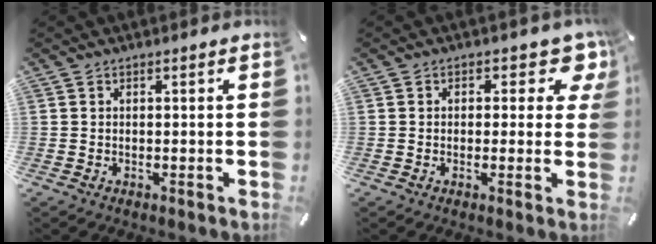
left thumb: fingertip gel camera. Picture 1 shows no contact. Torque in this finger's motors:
{"motor_torque": [0.09, -0.35, 0.19, 0.15, -0.01]}